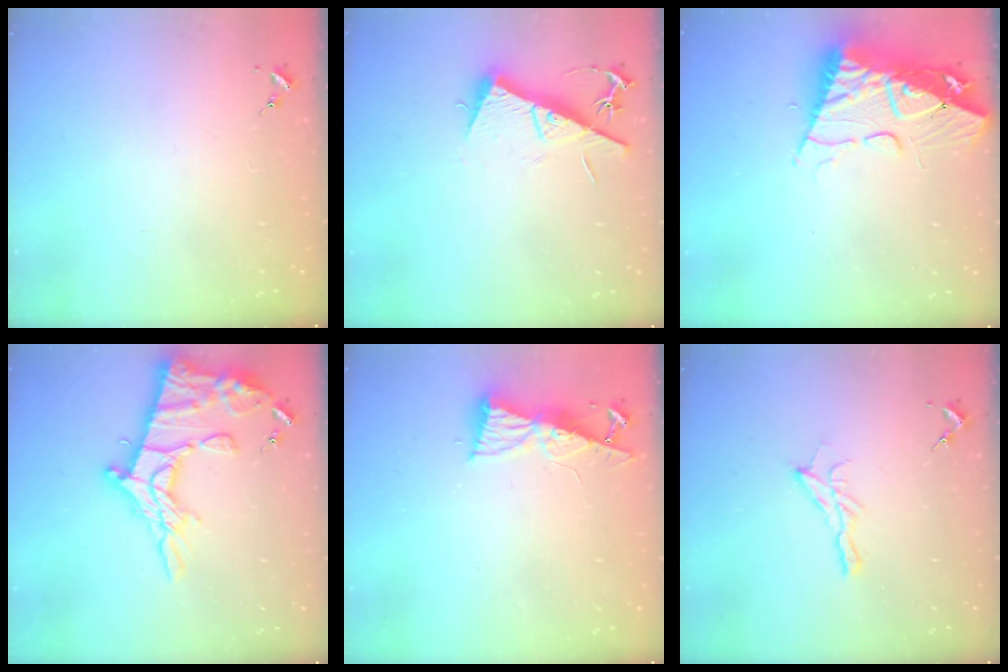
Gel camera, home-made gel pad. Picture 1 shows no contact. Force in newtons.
{"total": 11.3, "press": 11.3, "slide": 0.4}
{"total": 16.8, "press": 16.7, "slide": 1.6}
{"total": 22.3, "press": 22.2, "slide": 2.0}
{"total": 8.6, "press": 8.6, "slide": 1.1}
{"total": 7.3, "press": 7.3, "slide": 0.3}